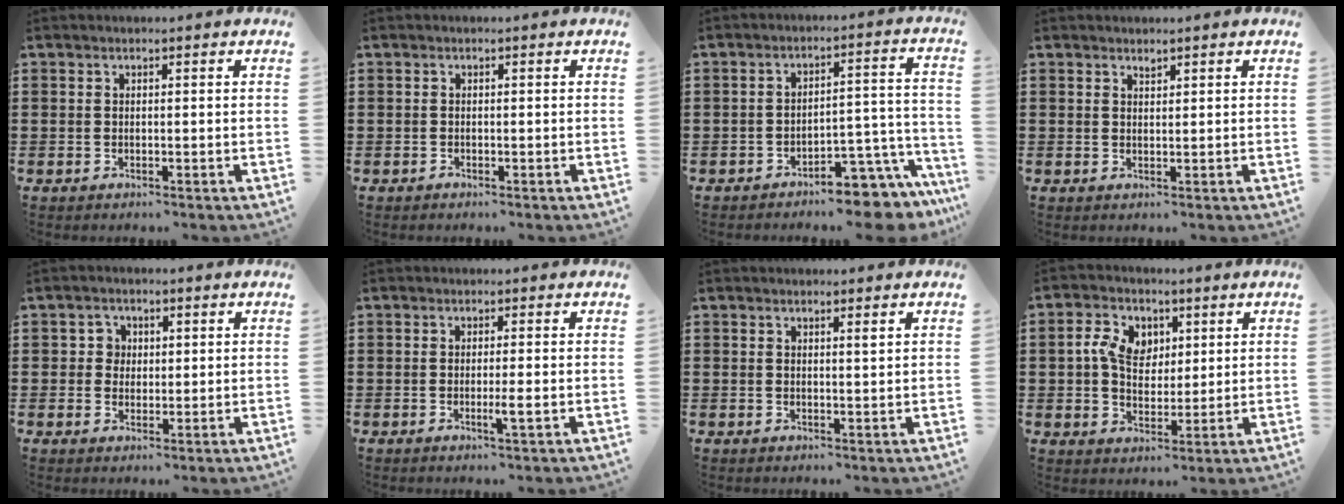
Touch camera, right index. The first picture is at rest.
{"total": 0.5, "force": [-0.5, 0.3, 0.0], "torque": [0.001, 0.003, -0.011]}
{"total": 6.6, "force": [-6.2, 0.9, 2.2], "torque": [-0.030, 0.015, -0.117]}
{"total": 0.9, "force": [0.8, 0.2, 0.1], "torque": [-0.004, 0.000, 0.016]}
{"total": 2.6, "force": [0.5, 2.4, 0.9], "torque": [-0.028, 0.010, 0.005]}
{"total": 2.2, "force": [-0.6, -0.1, 2.2], "torque": [-0.036, -0.006, -0.012]}
{"total": 1.1, "force": [0.7, -0.1, 0.9], "torque": [-0.018, -0.002, 0.012]}
{"total": 6.3, "force": [1.5, 4.7, 3.9], "torque": [-0.092, 0.010, 0.020]}